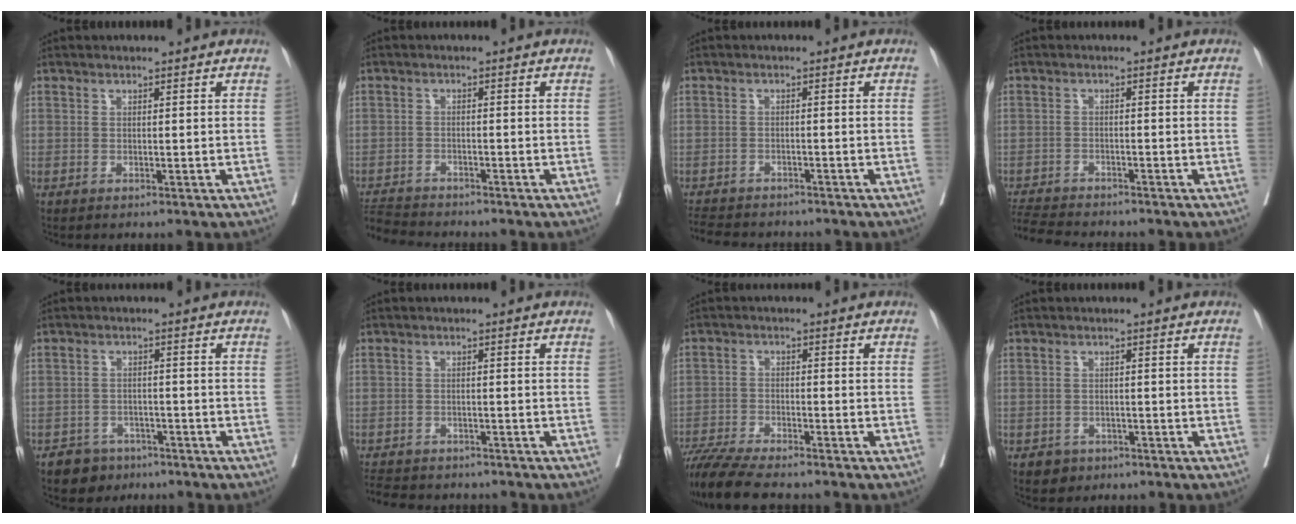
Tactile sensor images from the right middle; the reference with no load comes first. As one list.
[{"total": 5.3, "force": [-5.3, 0.1, 0.3], "torque": [-0.008, -0.014, -0.095]}, {"total": 8.9, "force": [-8.0, 2.4, 2.9], "torque": [-0.060, -0.009, -0.115]}, {"total": 7.5, "force": [-7.2, 0.6, 2.1], "torque": [-0.041, -0.015, -0.120]}, {"total": 4.3, "force": [-3.1, 2.9, 0.6], "torque": [-0.015, 0.006, -0.047]}, {"total": 8.6, "force": [-7.7, 2.7, 2.8], "torque": [-0.061, -0.007, -0.108]}, {"total": 9.3, "force": [-8.2, 0.6, 4.4], "torque": [-0.076, -0.024, -0.138]}, {"total": 2.3, "force": [-1.4, 1.8, 0.3], "torque": [-0.010, 0.004, -0.018]}]